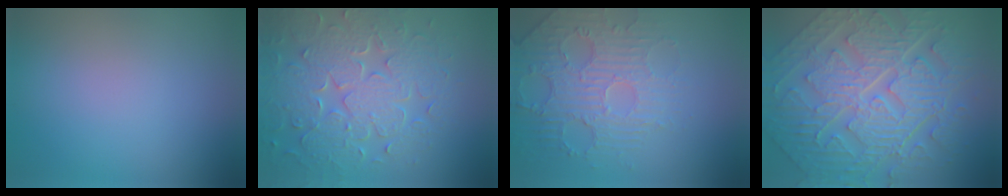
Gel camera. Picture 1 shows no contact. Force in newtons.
{"total": 8.3, "press": 6.2, "slide": 5.6}
{"total": 4.8, "press": 4.0, "slide": 2.8}
{"total": 11.6, "press": 7.8, "slide": 8.6}